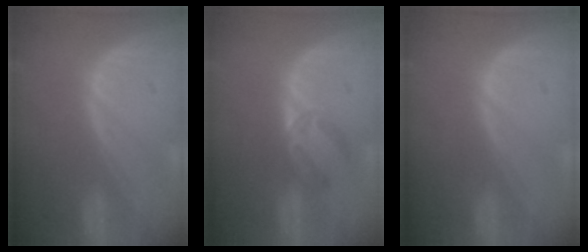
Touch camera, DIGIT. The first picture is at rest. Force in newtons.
{"total": 3.5, "press": 3.3, "slide": 1.0}
{"total": 0.0}